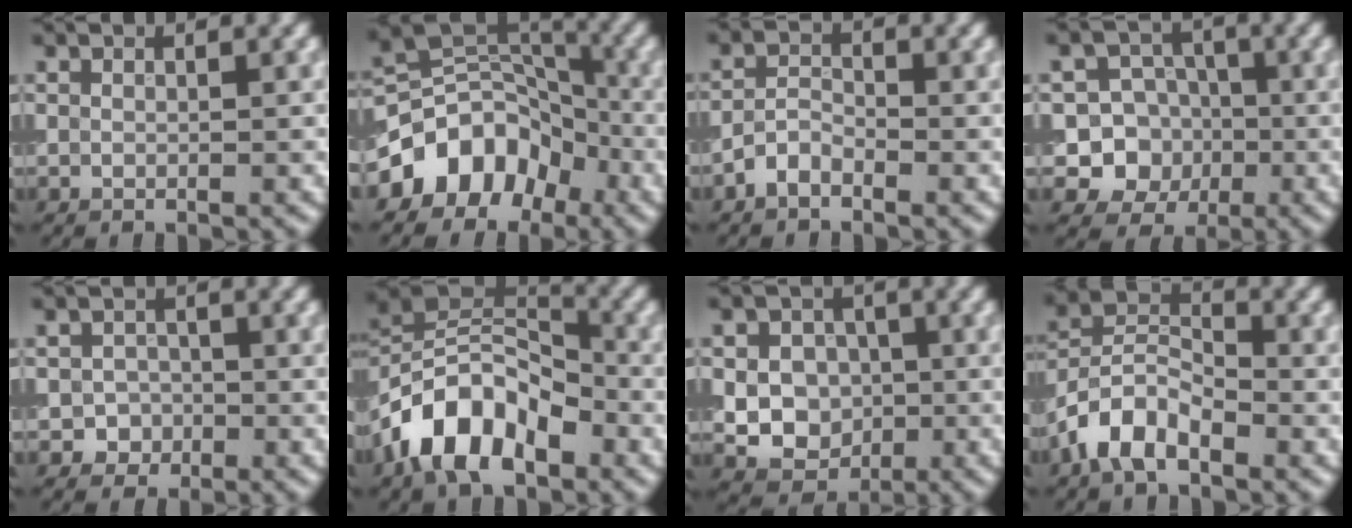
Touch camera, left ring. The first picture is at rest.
{"total": 7.4, "force": [-3.9, 5.4, 3.1], "torque": [-0.032, 0.005, -0.082]}
{"total": 2.0, "force": [-1.4, 1.0, 1.1], "torque": [-0.019, 0.007, -0.033]}
{"total": 7.5, "force": [-1.5, 7.1, 1.7], "torque": [-0.006, 0.010, -0.053]}
{"total": 1.9, "force": [-0.6, 1.7, 0.4], "torque": [0.007, 0.001, -0.014]}
{"total": 10.1, "force": [-4.8, 5.8, 6.8], "torque": [-0.117, 0.013, -0.105]}
{"total": 6.5, "force": [-0.4, 5.7, 3.0], "torque": [-0.028, 0.012, -0.027]}
{"total": 5.4, "force": [-3.2, 2.9, 3.3], "torque": [-0.058, 0.009, -0.072]}